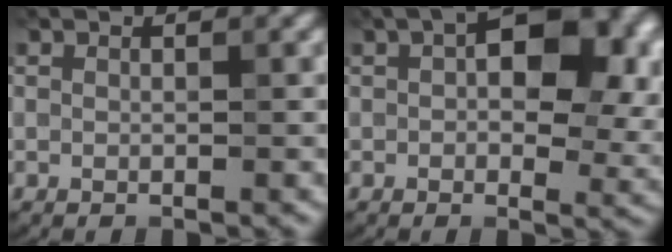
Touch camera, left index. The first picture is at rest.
{"total": 12.4, "force": [3.5, 7.0, 9.6], "torque": [-0.128, 0.011, 0.051]}